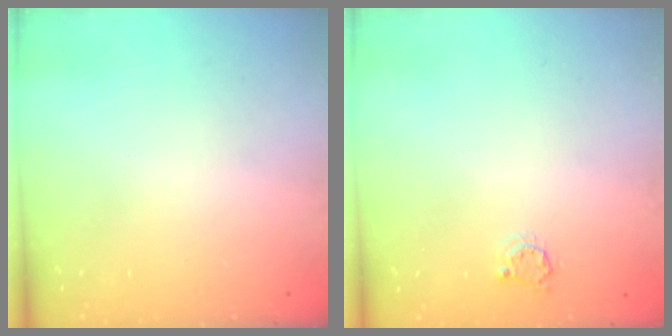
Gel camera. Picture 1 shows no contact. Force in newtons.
{"total": 2.7, "press": 2.7, "slide": 0.4}